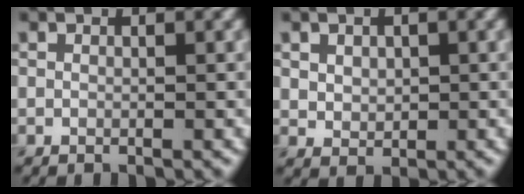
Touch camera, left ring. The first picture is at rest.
{"total": 1.7, "force": [0.6, 1.4, 0.8], "torque": [-0.015, -0.003, 0.015]}